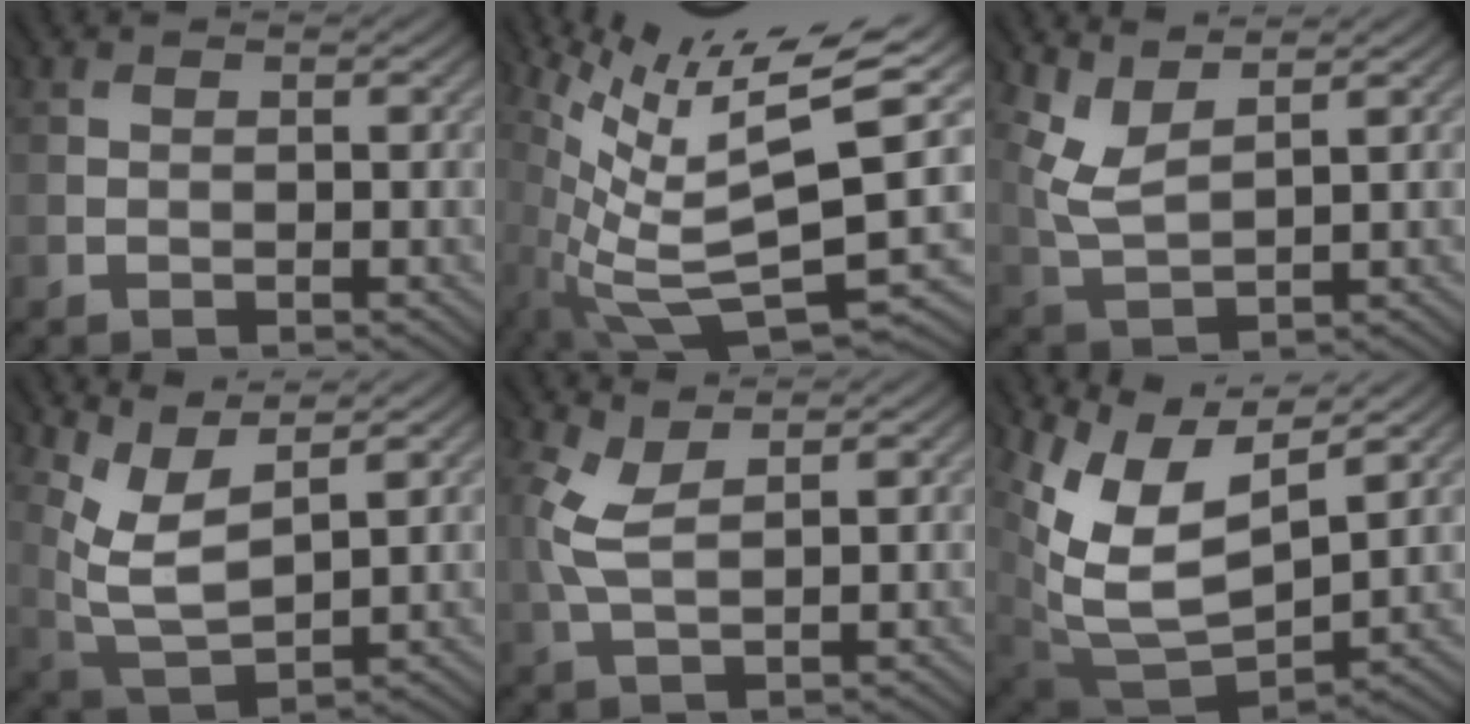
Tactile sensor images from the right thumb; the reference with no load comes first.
{"total": 10.3, "force": [1.1, 2.3, 10.0], "torque": [-0.193, 0.003, 0.046]}
{"total": 3.9, "force": [3.2, 0.9, 1.9], "torque": [-0.058, -0.001, 0.075]}
{"total": 5.6, "force": [3.9, 1.4, 3.8], "torque": [-0.095, -0.004, 0.090]}
{"total": 3.1, "force": [1.5, 0.9, 2.5], "torque": [-0.074, 0.005, 0.034]}
{"total": 10.0, "force": [5.9, 4.6, 6.6], "torque": [-0.161, -0.002, 0.125]}